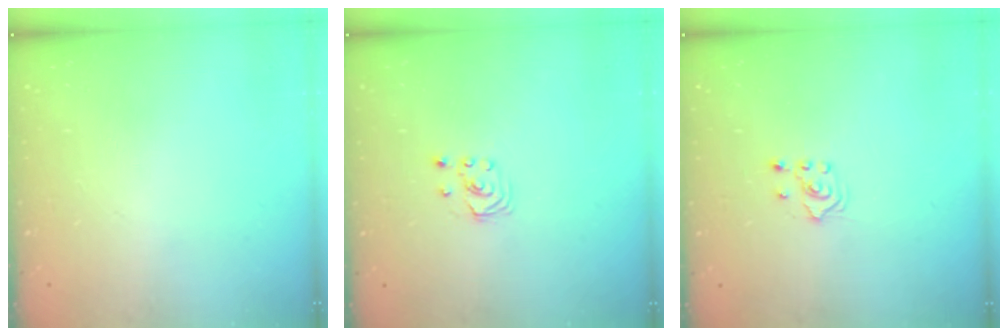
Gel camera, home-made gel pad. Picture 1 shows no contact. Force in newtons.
{"total": 1.8, "press": 1.8, "slide": 0.2}
{"total": 3.2, "press": 3.1, "slide": 1.0}